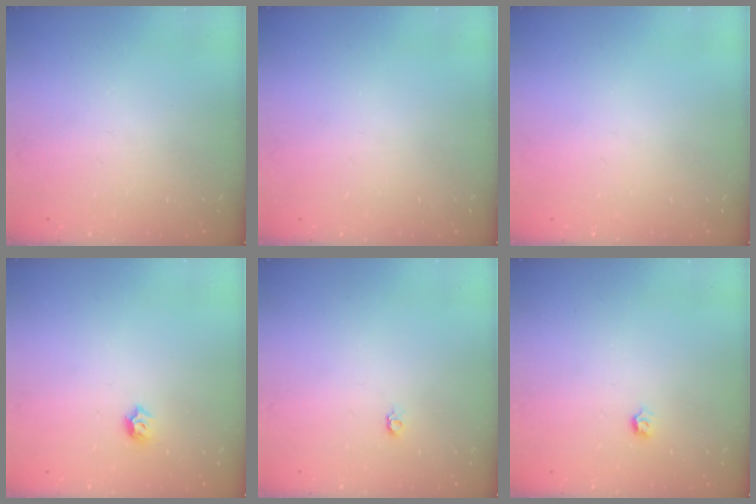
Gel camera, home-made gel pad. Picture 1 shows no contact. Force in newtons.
{"total": 0.0}
{"total": 0.0}
{"total": 4.0, "press": 3.9, "slide": 0.8}
{"total": 4.0, "press": 4.0, "slide": 0.4}
{"total": 2.8, "press": 2.7, "slide": 0.8}